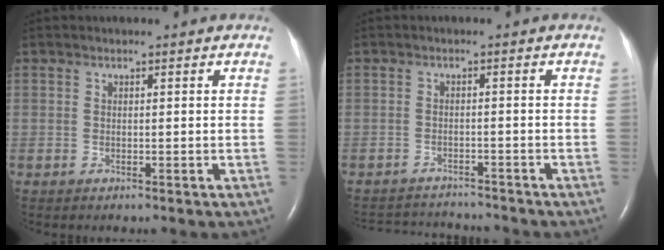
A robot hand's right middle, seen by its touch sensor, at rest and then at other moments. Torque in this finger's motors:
{"motor_torque": [-0.29, -0.19, -0.13, -0.02]}